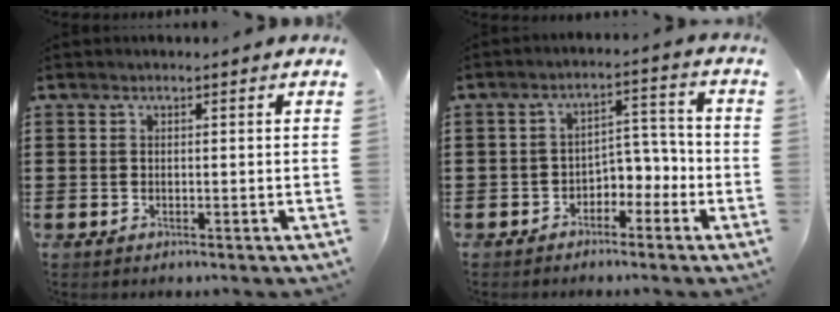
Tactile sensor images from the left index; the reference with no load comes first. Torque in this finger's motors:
{"motor_torque": [0.00, 0.03, 0.14, 0.03]}